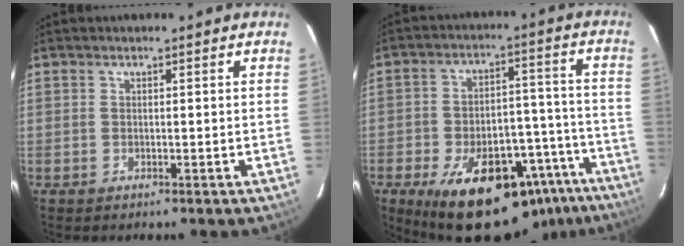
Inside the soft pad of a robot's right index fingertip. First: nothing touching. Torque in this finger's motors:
{"motor_torque": [1.25, -0.89, 1.05, 0.21]}